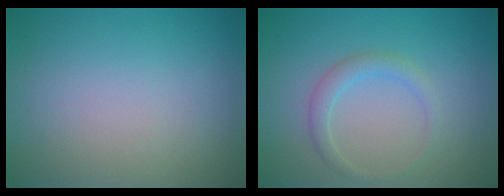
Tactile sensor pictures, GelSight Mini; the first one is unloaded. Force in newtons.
{"total": 1.7, "press": 1.7, "slide": 0.2}